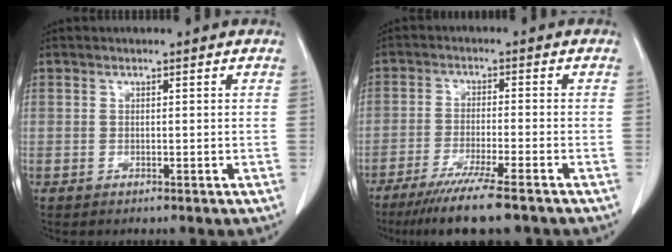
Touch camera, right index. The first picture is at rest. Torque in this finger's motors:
{"motor_torque": [0.97, -0.94, 0.54, 0.14]}